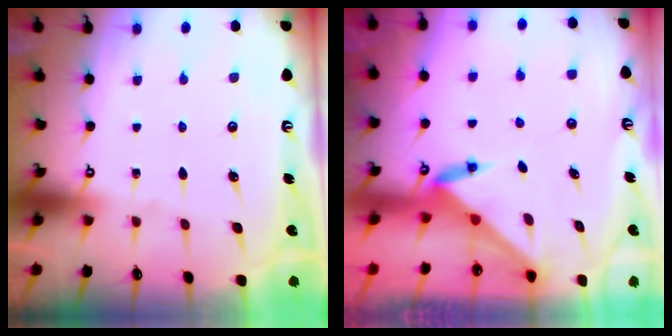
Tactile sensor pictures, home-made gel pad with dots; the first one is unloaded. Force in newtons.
{"total": 3.6, "press": 3.6, "slide": 0.3}